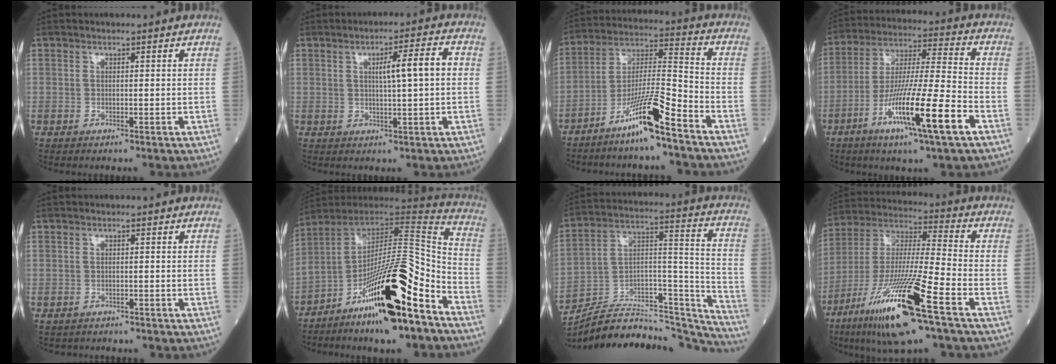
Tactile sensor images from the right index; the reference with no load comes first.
{"total": 6.0, "force": [0.8, 0.2, 5.9], "torque": [-0.095, 0.009, 0.012]}
{"total": 11.8, "force": [-7.9, 0.3, 8.7], "torque": [-0.168, -0.005, -0.149]}
{"total": 16.0, "force": [-7.2, 0.1, 14.3], "torque": [-0.270, -0.020, -0.129]}
{"total": 2.2, "force": [-2.0, 0.9, 0.1], "torque": [-0.007, -0.001, -0.028]}
{"total": 21.9, "force": [-12.0, 3.6, 18.0], "torque": [-0.258, 0.006, -0.194]}
{"total": 25.8, "force": [-24.6, 4.0, 6.5], "torque": [-0.087, 0.040, -0.371]}
{"total": 20.5, "force": [-10.6, 1.0, 17.5], "torque": [-0.363, -0.047, -0.198]}